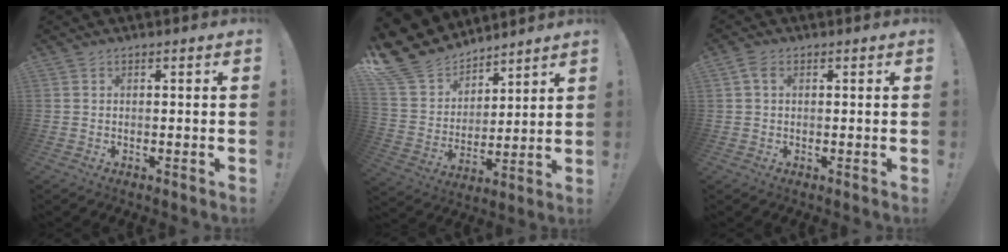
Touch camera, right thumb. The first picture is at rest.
{"total": 15.9, "force": [12.4, 9.0, 3.8], "torque": [-0.091, -0.094, 0.252]}
{"total": 2.5, "force": [0.9, 1.6, 1.8], "torque": [-0.029, 0.001, 0.014]}